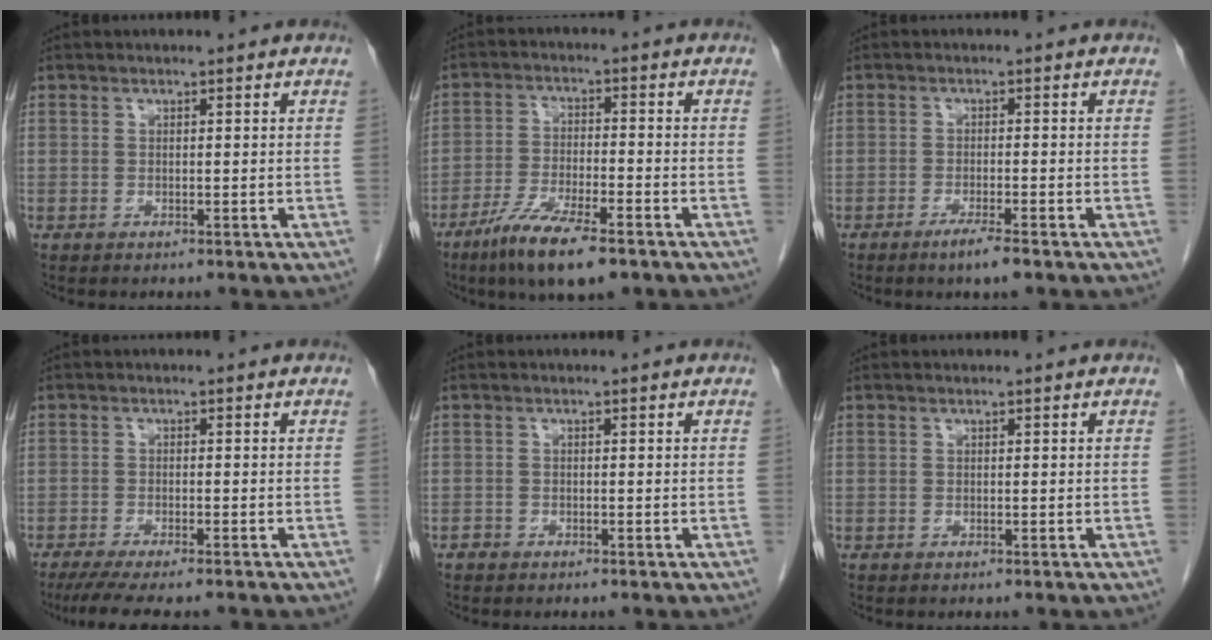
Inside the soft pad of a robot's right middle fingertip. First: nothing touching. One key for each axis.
{"total": 10.2, "fx": -6.8, "fy": 1.7, "fz": 7.5, "tx": -0.142, "ty": -0.022, "tz": -0.117}
{"total": 3.3, "fx": -2.3, "fy": -0.1, "fz": 2.4, "tx": -0.048, "ty": -0.008, "tz": -0.041}
{"total": 8.8, "fx": -7.4, "fy": 0.9, "fz": 4.7, "tx": -0.065, "ty": -0.017, "tz": -0.114}
{"total": 0.6, "fx": -0.5, "fy": 0.4, "fz": 0.1, "tx": -0.003, "ty": 0.002, "tz": -0.011}
{"total": 0.0}